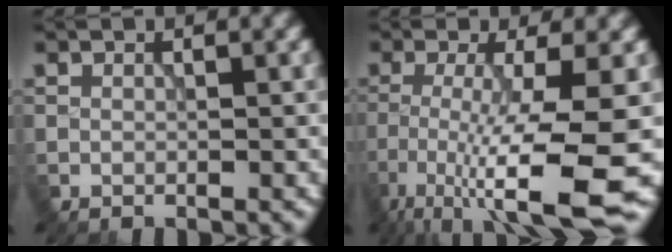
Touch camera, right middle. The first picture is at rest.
{"total": 8.5, "force": [-3.8, 1.1, 7.5], "torque": [-0.129, -0.008, -0.074]}